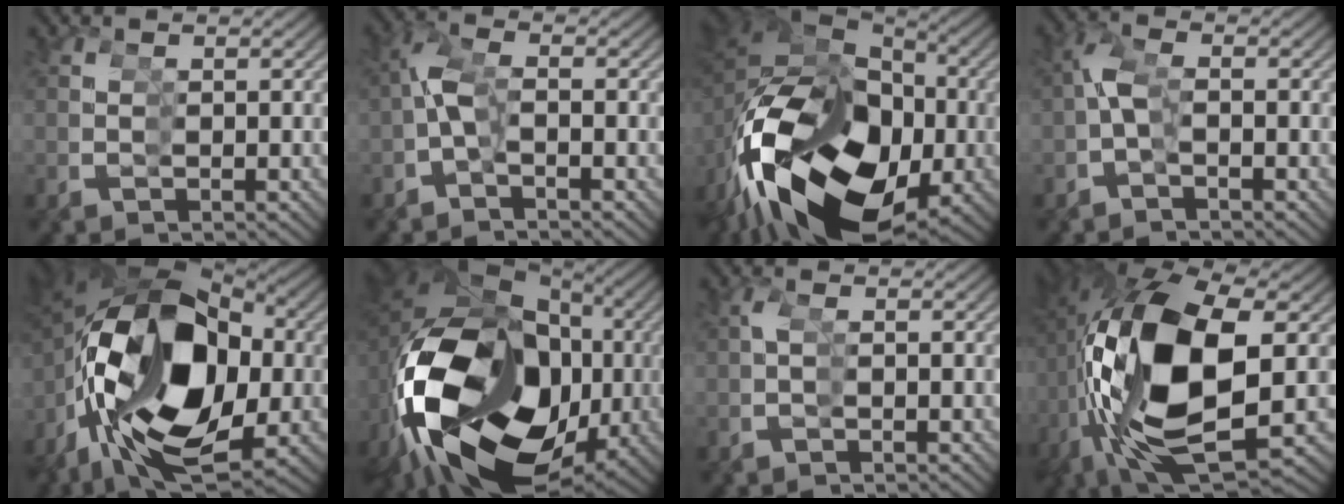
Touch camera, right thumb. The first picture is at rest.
{"total": 2.5, "force": [-2.2, 1.2, 0.1], "torque": [-0.048, -0.005, -0.038]}
{"total": 21.1, "force": [-2.6, 12.5, 16.8], "torque": [-0.326, -0.038, -0.015]}
{"total": 2.3, "force": [-2.0, 1.1, -0.2], "torque": [-0.047, -0.009, -0.033]}
{"total": 20.9, "force": [-0.8, 12.6, 16.6], "torque": [-0.310, -0.018, -0.001]}
{"total": 28.4, "force": [-3.6, 17.3, 22.2], "torque": [-0.411, -0.059, -0.020]}
{"total": 1.2, "force": [-1.1, 0.4, 0.1], "torque": [-0.024, -0.010, -0.014]}
{"total": 20.5, "force": [-0.3, 11.2, 17.2], "torque": [-0.354, -0.015, 0.015]}